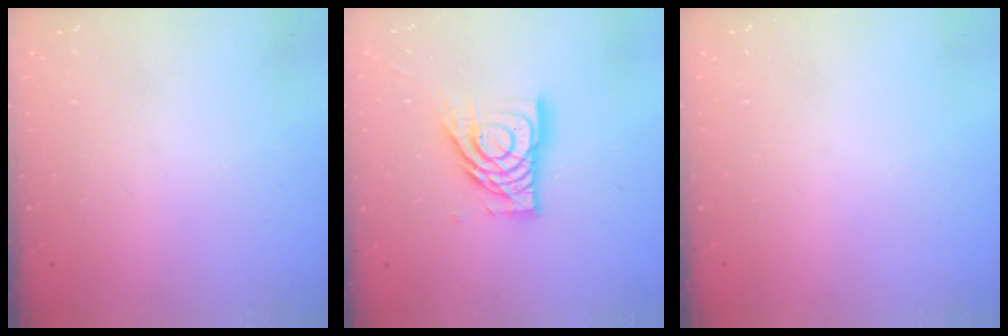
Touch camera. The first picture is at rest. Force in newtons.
{"total": 14.2, "press": 14.1, "slide": 1.6}
{"total": 0.0}